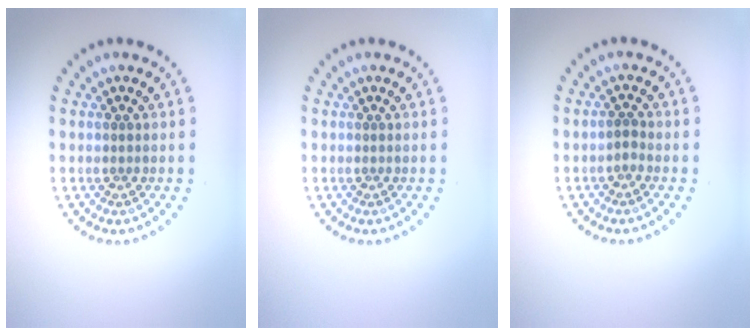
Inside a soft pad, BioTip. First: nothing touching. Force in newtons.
{"total": 0.0}
{"total": 0.8, "press": 0.7, "slide": 0.3}